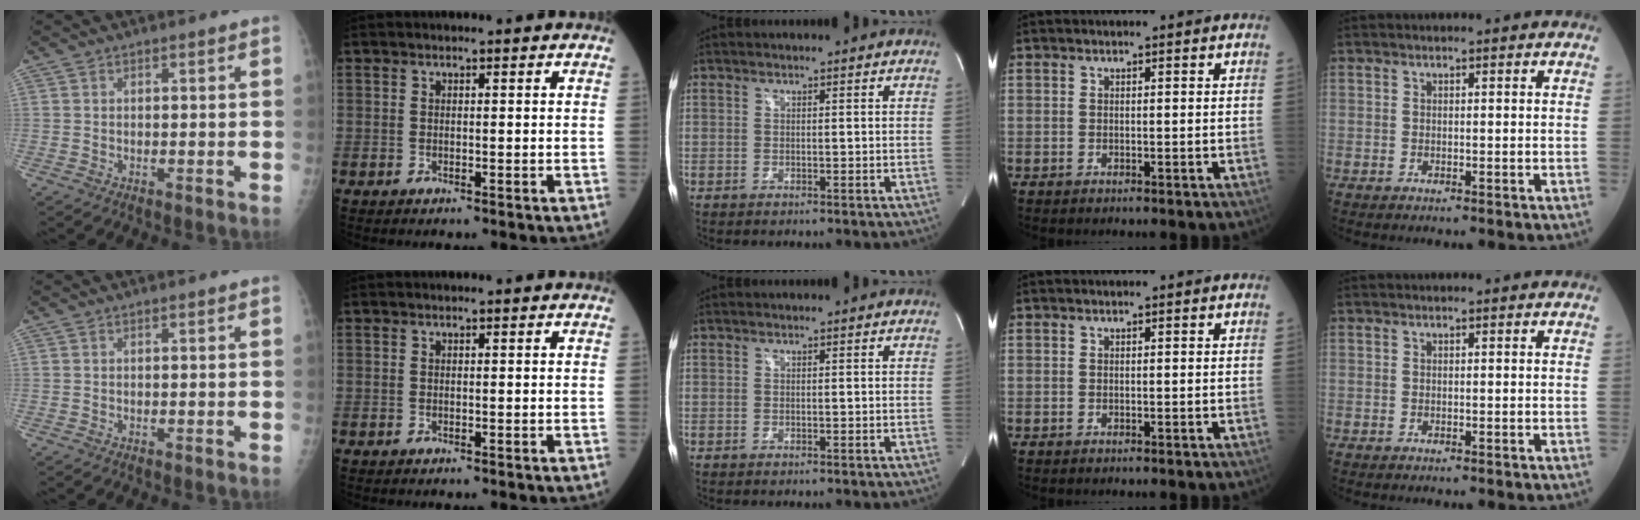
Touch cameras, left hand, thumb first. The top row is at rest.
{}